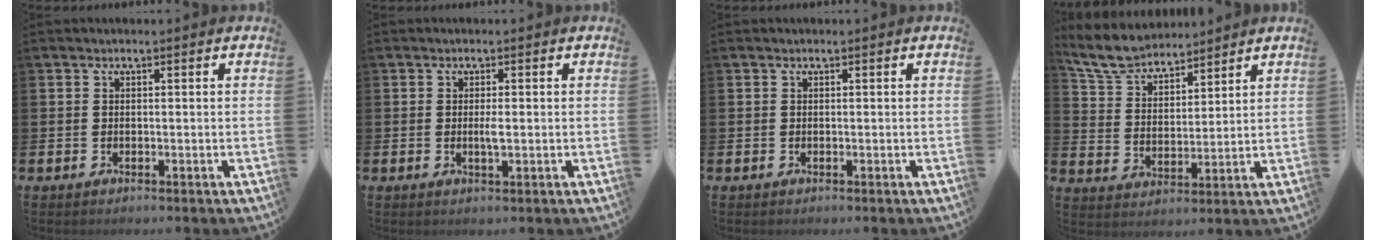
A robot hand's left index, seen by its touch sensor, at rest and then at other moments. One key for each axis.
{"total": 1.3, "fx": 0.1, "fy": 0.2, "fz": 1.3, "tx": -0.026, "ty": -0.001, "tz": 0.000}
{"total": 0.0}
{"total": 6.9, "fx": 6.5, "fy": 1.8, "fz": 1.5, "tx": -0.057, "ty": -0.030, "tz": 0.118}